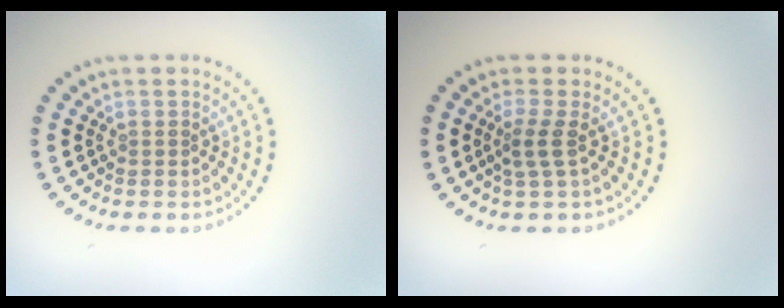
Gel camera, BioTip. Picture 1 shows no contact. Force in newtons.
{"total": 2.0, "press": 1.3, "slide": 1.4}